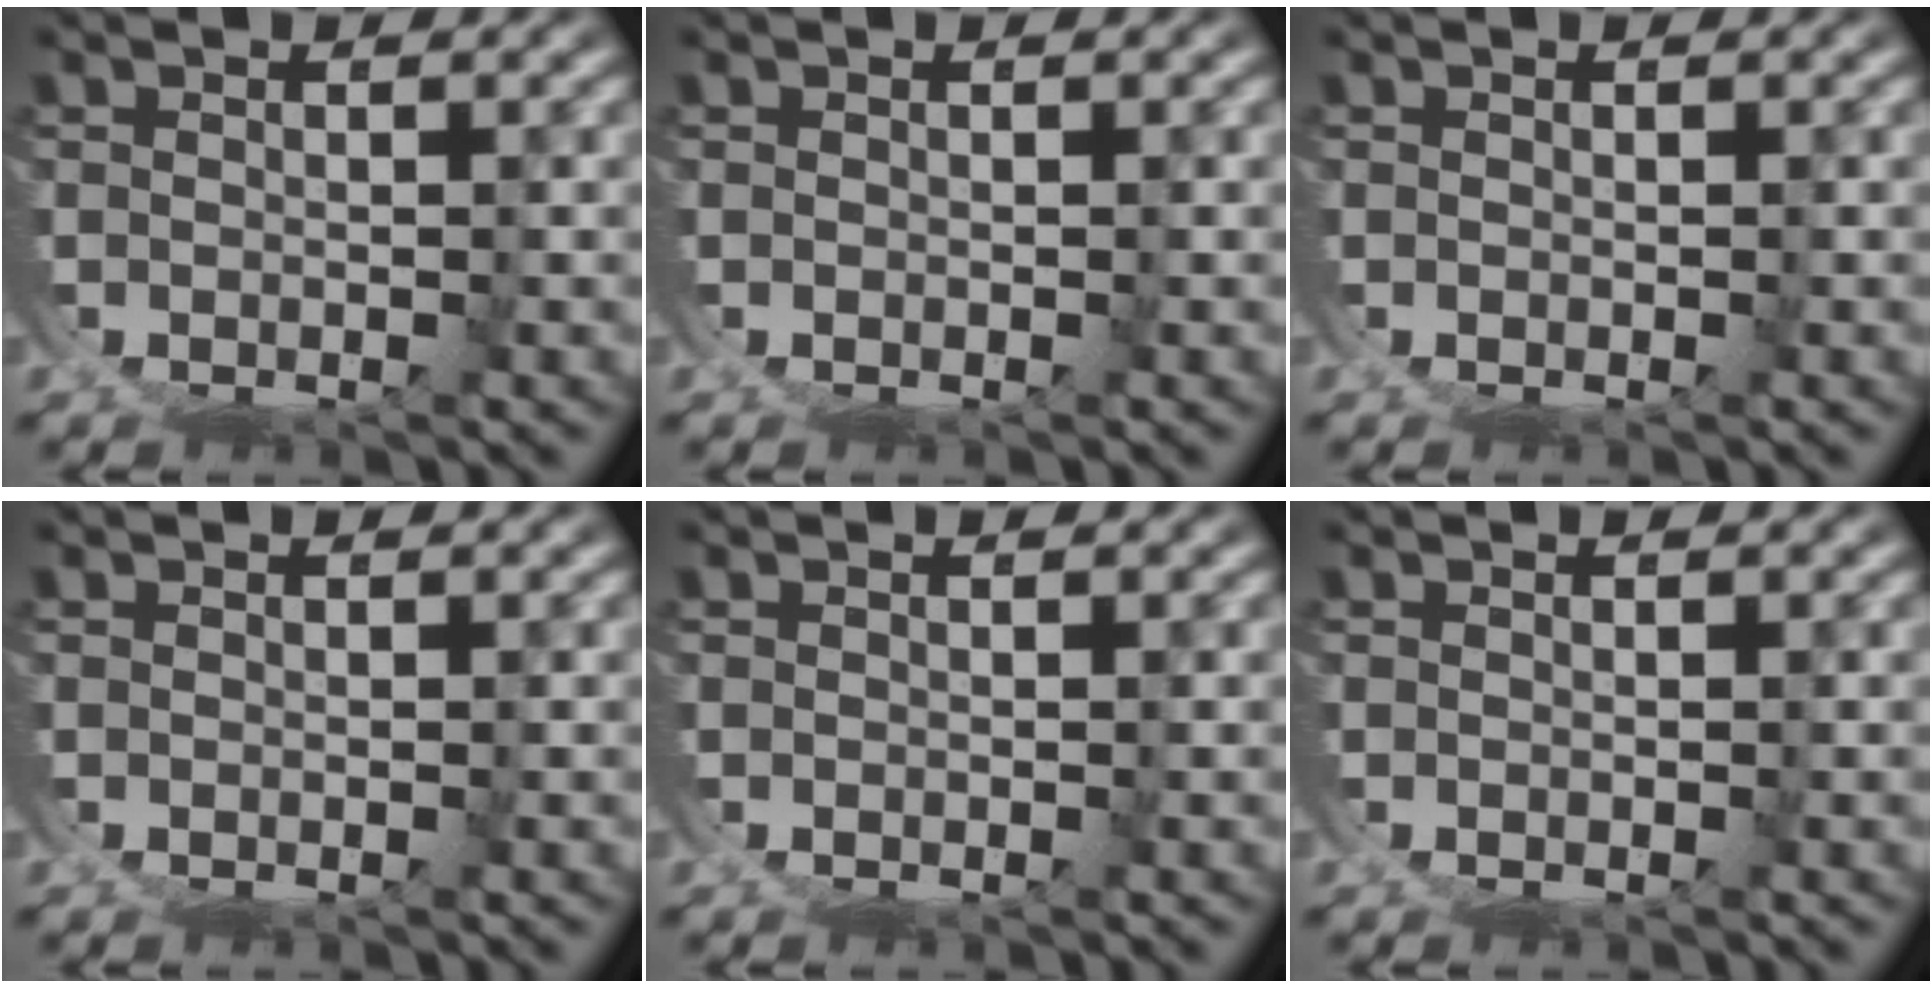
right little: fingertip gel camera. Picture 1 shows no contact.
{"total": 0.0}
{"total": 0.0}
{"total": 0.0}
{"total": 0.0}
{"total": 0.0}